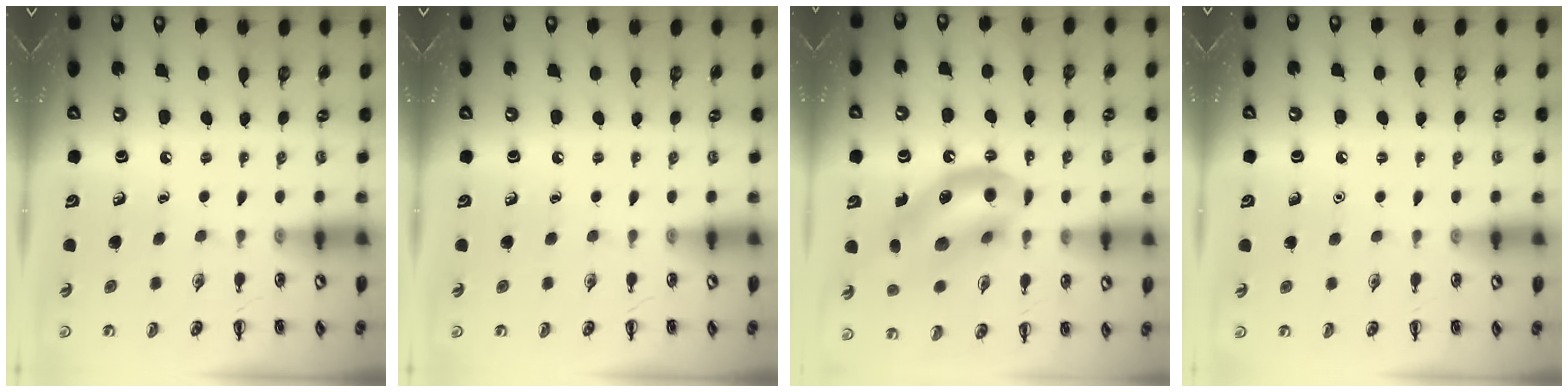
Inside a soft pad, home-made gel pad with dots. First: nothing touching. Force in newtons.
{"total": 0.0}
{"total": 15.3, "press": 15.0, "slide": 3.3}
{"total": 1.6, "press": 1.6, "slide": 0.1}